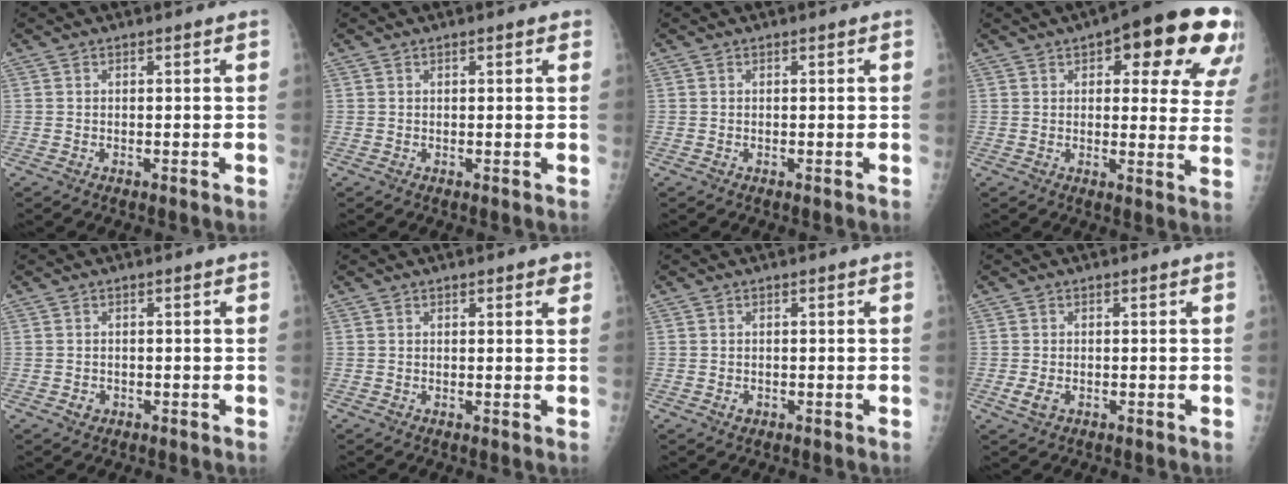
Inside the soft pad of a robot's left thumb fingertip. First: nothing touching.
{"total": 1.4, "force": [0.7, 0.5, 1.0], "torque": [-0.013, 0.001, 0.007]}
{"total": 0.0}
{"total": 20.8, "force": [10.4, 7.8, 16.2], "torque": [-0.160, -0.017, 0.120]}
{"total": 1.4, "force": [-0.5, 1.2, 0.4], "torque": [-0.001, 0.003, -0.006]}
{"total": 2.1, "force": [1.2, 0.8, 1.5], "torque": [-0.008, -0.003, 0.013]}
{"total": 1.0, "force": [-0.4, 0.8, 0.5], "torque": [-0.004, 0.001, -0.003]}
{"total": 2.4, "force": [-0.7, 1.5, 1.7], "torque": [-0.035, -0.003, -0.012]}